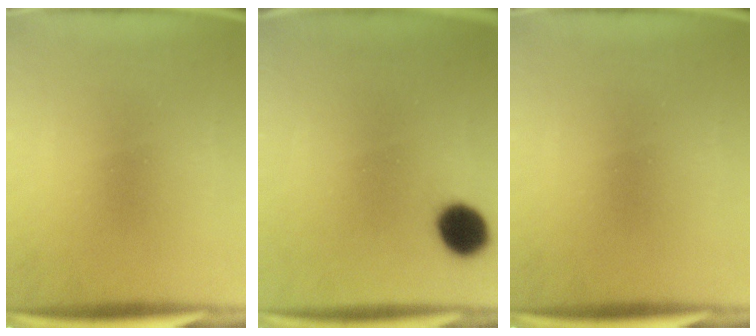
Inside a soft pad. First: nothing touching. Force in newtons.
{"total": 8.1}
{"total": 0.0}